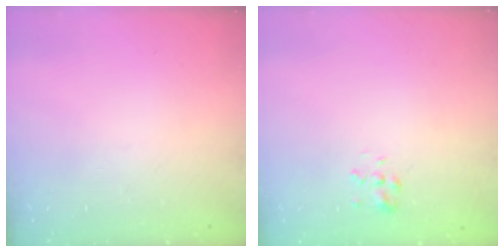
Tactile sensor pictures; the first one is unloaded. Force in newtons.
{"total": 1.4, "press": 1.2, "slide": 0.7}